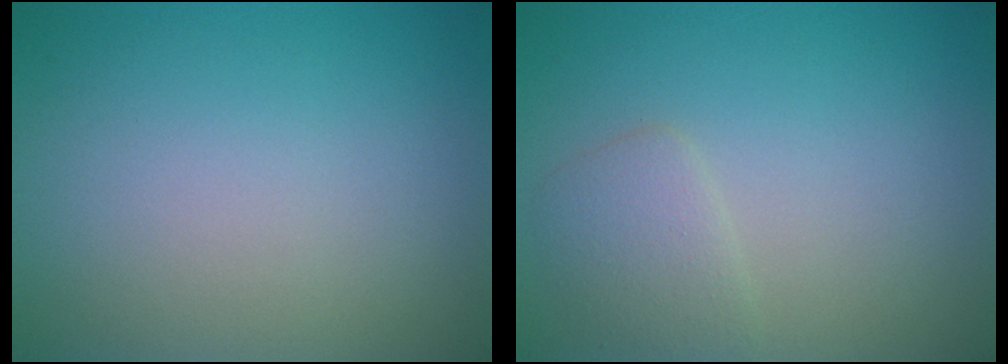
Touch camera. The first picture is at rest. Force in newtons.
{"total": 1.9, "press": 1.9, "slide": 0.0}